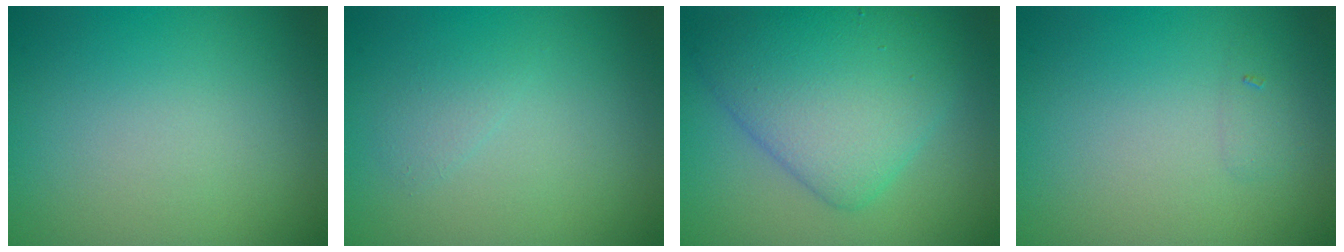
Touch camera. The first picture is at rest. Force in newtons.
{"total": 0.9, "press": 0.9, "slide": 0.1}
{"total": 6.5, "press": 6.5, "slide": 0.3}
{"total": 0.6, "press": 0.6, "slide": 0.0}